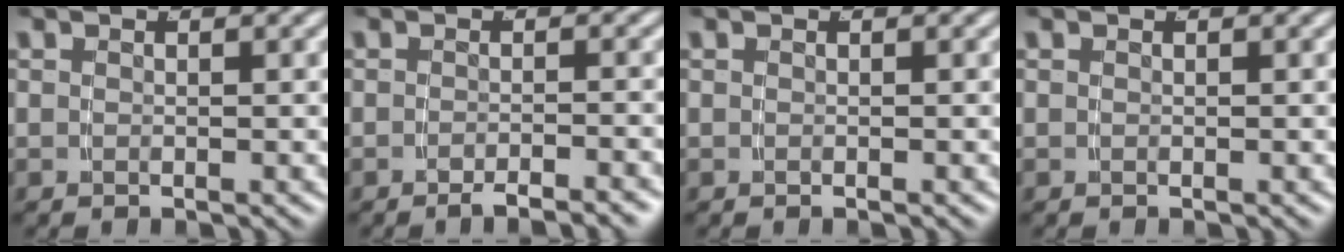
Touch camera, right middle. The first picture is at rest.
{"total": 2.7, "force": [-2.5, -0.2, 1.1], "torque": [-0.012, 0.005, -0.043]}
{"total": 0.0}
{"total": 0.0}